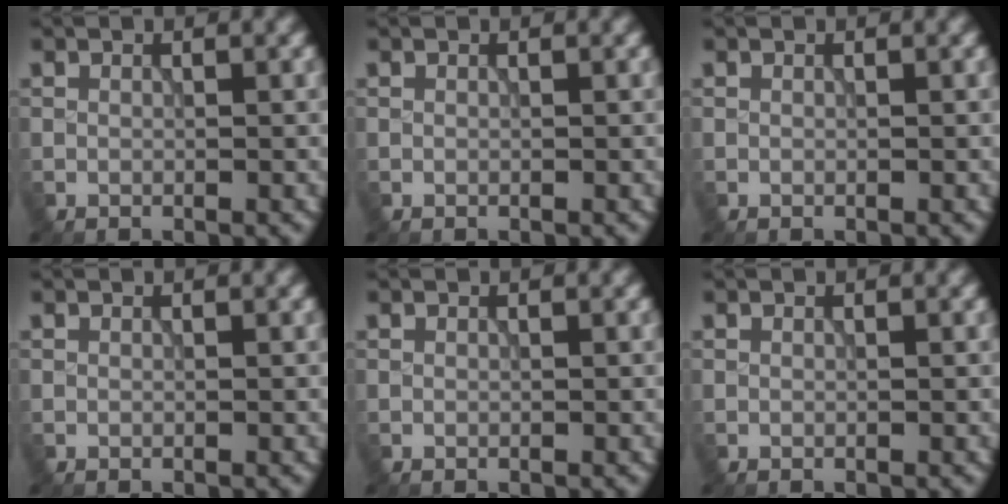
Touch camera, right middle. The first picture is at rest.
{"total": 0.0}
{"total": 0.0}
{"total": 0.0}
{"total": 0.0}
{"total": 0.0}